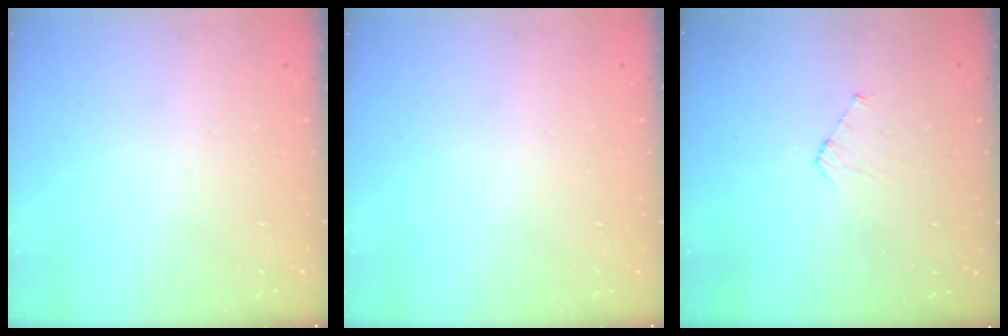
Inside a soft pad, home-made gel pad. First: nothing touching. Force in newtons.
{"total": 0.0}
{"total": 3.5, "press": 3.5, "slide": 0.2}